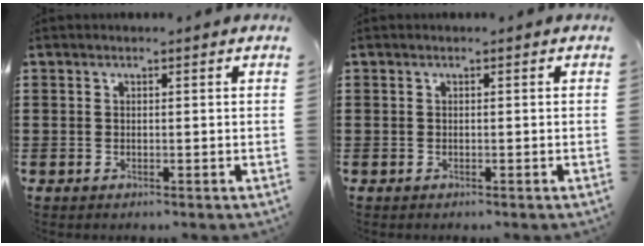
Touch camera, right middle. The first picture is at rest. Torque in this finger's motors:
{"motor_torque": [0.63, 0.56, 0.01, 0.01]}